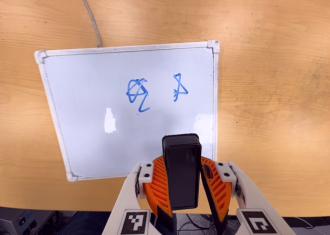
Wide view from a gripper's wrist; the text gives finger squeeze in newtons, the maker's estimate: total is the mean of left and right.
{"total": 7.7, "left": 8.5, "right": 6.8}